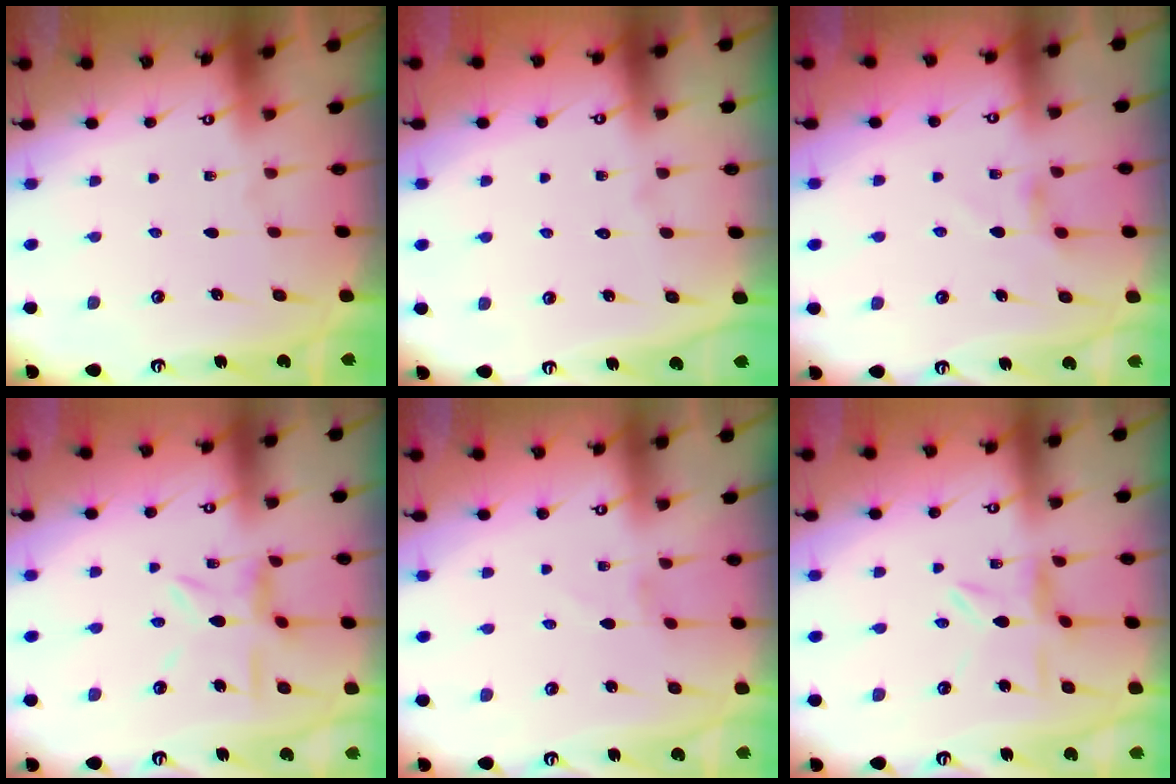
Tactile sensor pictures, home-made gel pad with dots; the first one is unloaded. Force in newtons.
{"total": 1.6, "press": 1.6, "slide": 0.1}
{"total": 3.7, "press": 3.7, "slide": 0.5}
{"total": 9.0, "press": 9.0, "slide": 0.8}
{"total": 1.3, "press": 1.3, "slide": 0.1}
{"total": 4.5, "press": 4.4, "slide": 0.4}